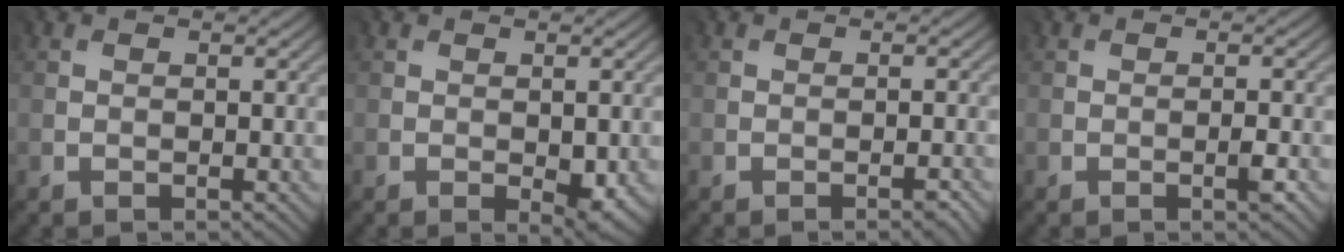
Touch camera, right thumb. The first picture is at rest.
{"total": 3.5, "force": [-0.9, 1.7, 3.0], "torque": [-0.048, -0.010, -0.006]}
{"total": 1.5, "force": [-1.0, 0.0, 1.0], "torque": [-0.016, -0.004, -0.016]}
{"total": 1.4, "force": [-0.8, -0.2, 1.1], "torque": [-0.016, -0.001, -0.013]}